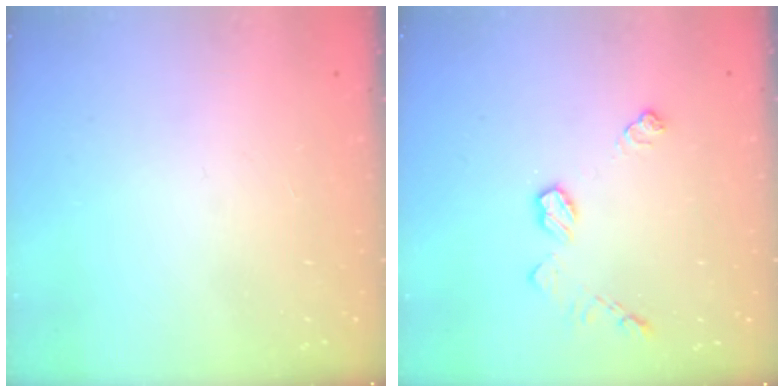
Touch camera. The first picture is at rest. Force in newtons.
{"total": 7.9, "press": 7.9, "slide": 0.3}